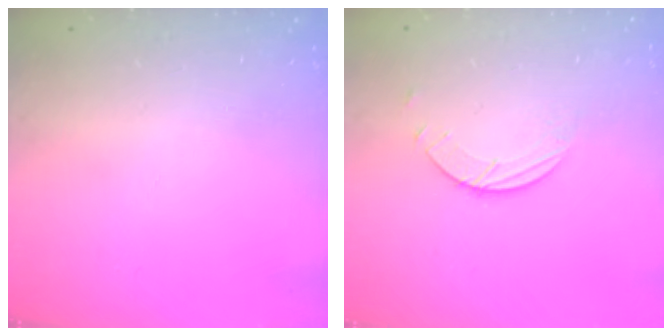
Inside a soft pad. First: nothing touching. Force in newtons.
{"total": 1.5, "press": 1.5, "slide": 0.1}